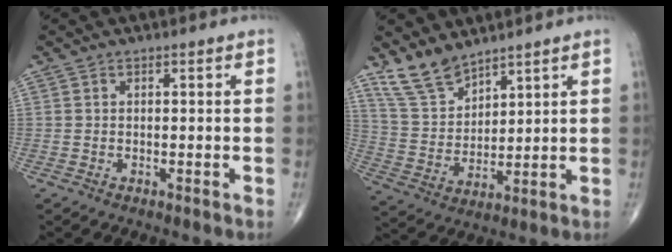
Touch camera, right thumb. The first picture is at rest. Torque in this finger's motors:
{"motor_torque": [-0.58, 0.62, 0.64, 0.66, 0.02]}